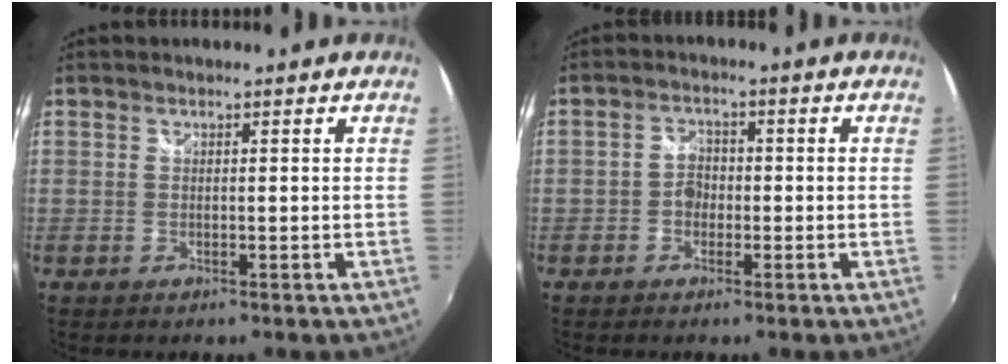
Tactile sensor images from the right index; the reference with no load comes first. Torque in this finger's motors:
{"motor_torque": [0.70, 0.17, 0.04, 0.05]}